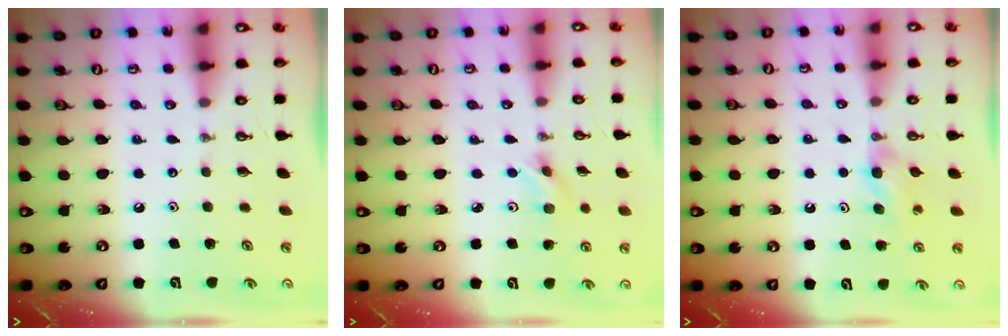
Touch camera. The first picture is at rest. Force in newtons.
{"total": 3.5, "press": 3.4, "slide": 0.8}
{"total": 4.7, "press": 4.7, "slide": 0.2}